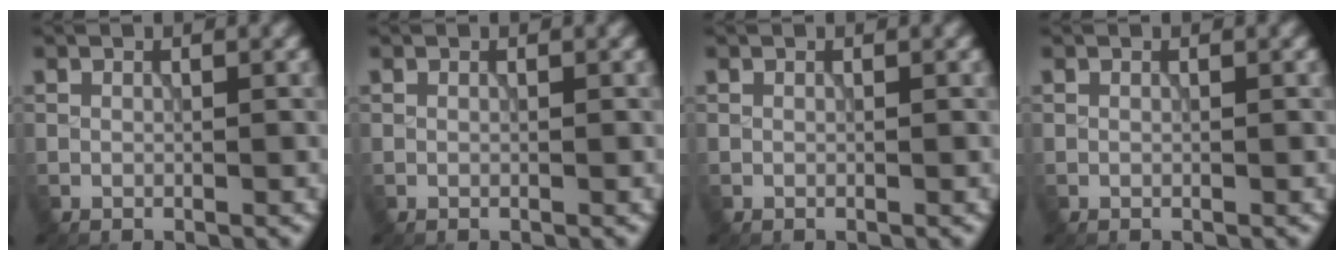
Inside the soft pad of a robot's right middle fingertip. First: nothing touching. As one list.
[{"total": 0.0}, {"total": 0.0}, {"total": 0.0}]